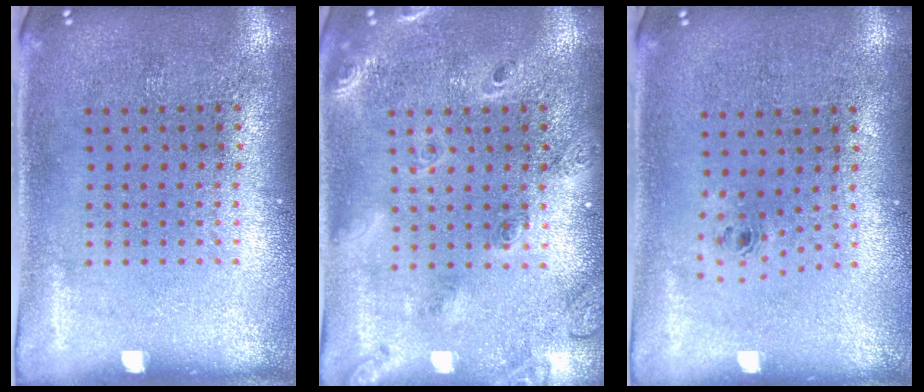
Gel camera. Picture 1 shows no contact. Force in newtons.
{"total": 1.7, "press": 1.6, "slide": 0.6}
{"total": 0.7, "press": 0.4, "slide": 0.6}